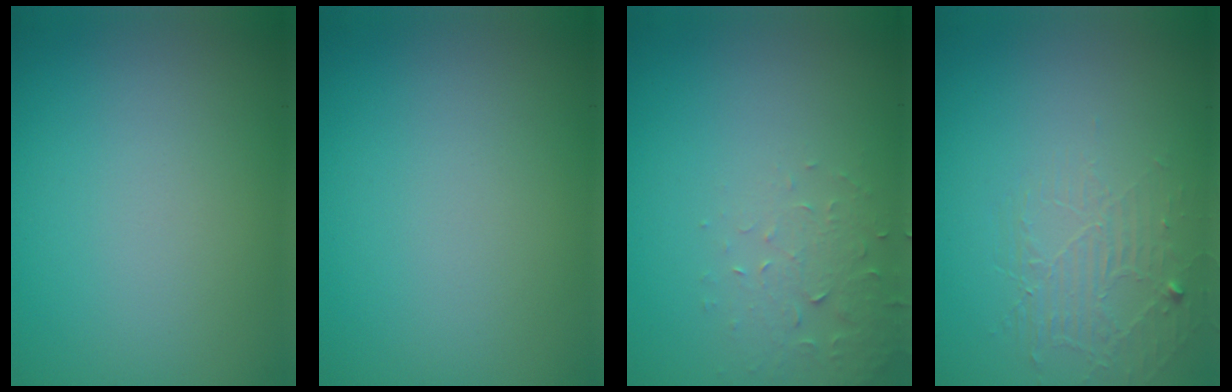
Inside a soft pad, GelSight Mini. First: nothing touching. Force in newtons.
{"total": 0.0}
{"total": 2.2, "press": 2.2, "slide": 0.4}
{"total": 1.8, "press": 0.8, "slide": 1.6}